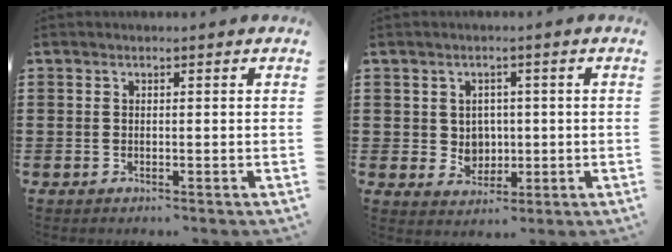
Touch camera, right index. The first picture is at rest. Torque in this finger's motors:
{"motor_torque": [1.10, 1.04, 0.13, 0.01]}